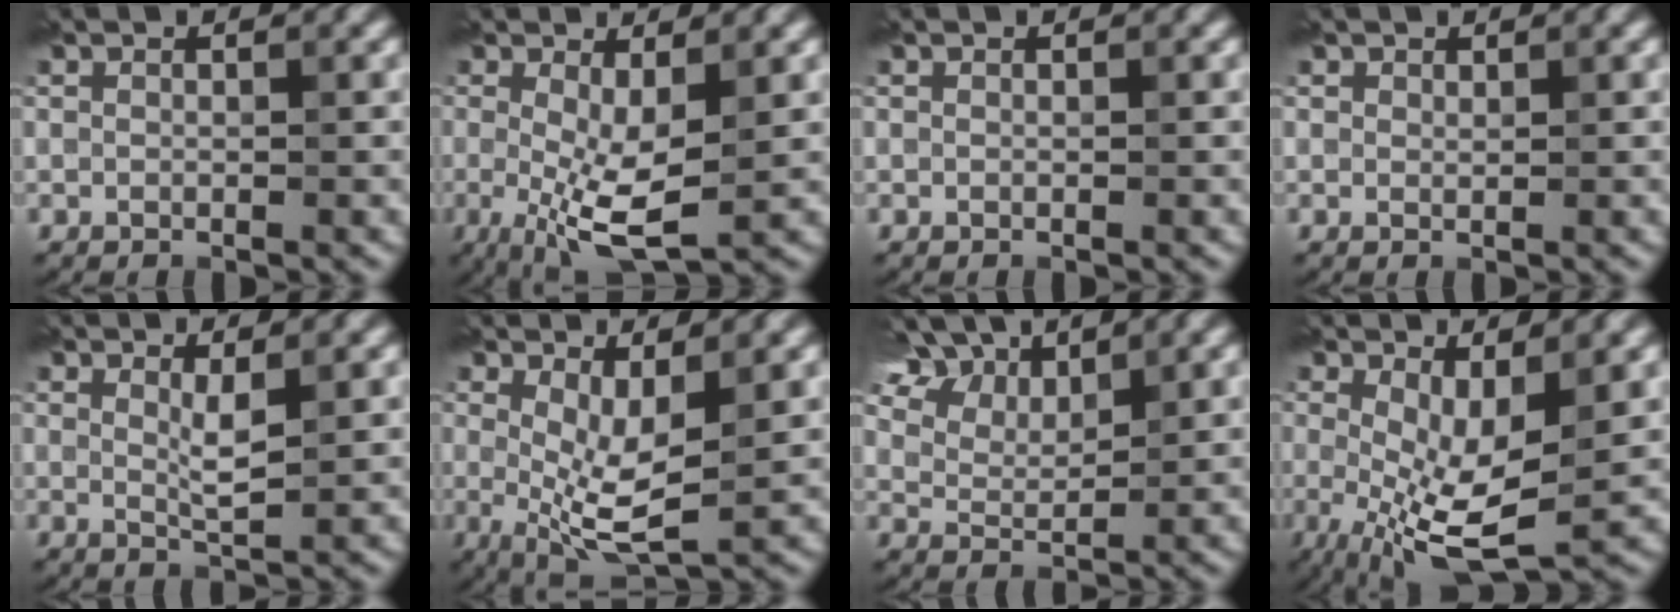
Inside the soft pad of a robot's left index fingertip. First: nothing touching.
{"total": 5.7, "force": [-0.5, 1.7, 5.4], "torque": [-0.111, -0.016, -0.008]}
{"total": 0.0}
{"total": 0.6, "force": [0.5, 0.2, 0.0], "torque": [0.002, -0.001, 0.009]}
{"total": 1.9, "force": [0.7, 0.2, 1.7], "torque": [-0.033, -0.006, 0.013]}
{"total": 5.3, "force": [0.5, 1.7, 5.0], "torque": [-0.095, -0.012, 0.011]}
{"total": 9.7, "force": [7.2, 4.4, 4.9], "torque": [-0.118, 0.027, 0.119]}
{"total": 7.0, "force": [-0.6, 2.5, 6.5], "torque": [-0.138, -0.012, -0.011]}